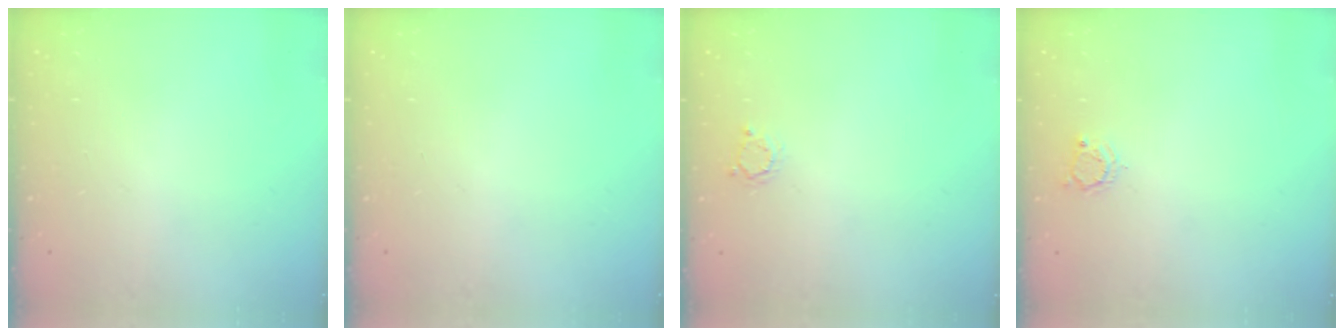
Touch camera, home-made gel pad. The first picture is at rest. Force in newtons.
{"total": 0.0}
{"total": 2.5, "press": 2.5, "slide": 0.4}
{"total": 3.6, "press": 3.5, "slide": 0.4}